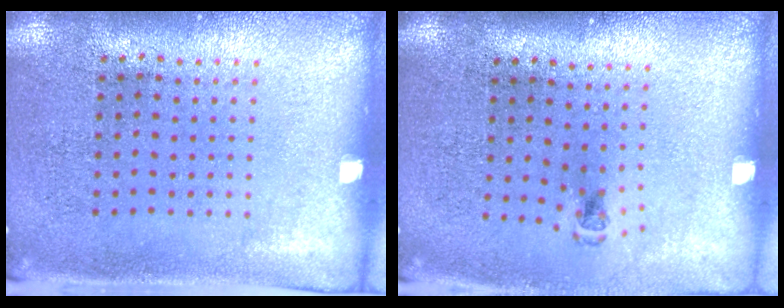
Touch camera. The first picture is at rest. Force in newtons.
{"total": 0.5, "press": 0.4, "slide": 0.3}